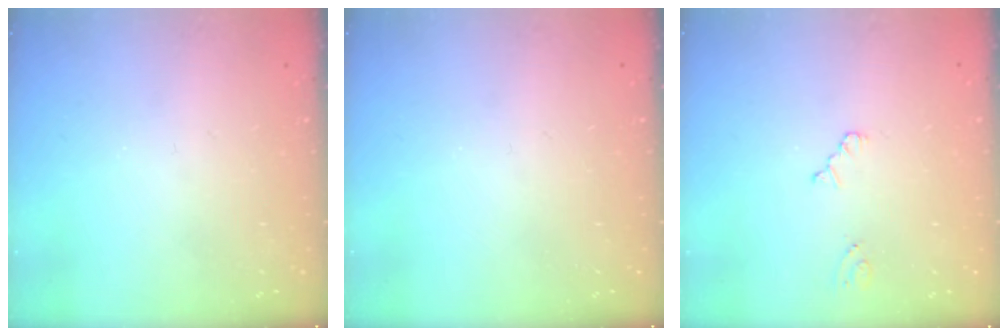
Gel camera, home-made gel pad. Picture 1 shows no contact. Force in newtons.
{"total": 0.0}
{"total": 2.3, "press": 2.3, "slide": 0.4}